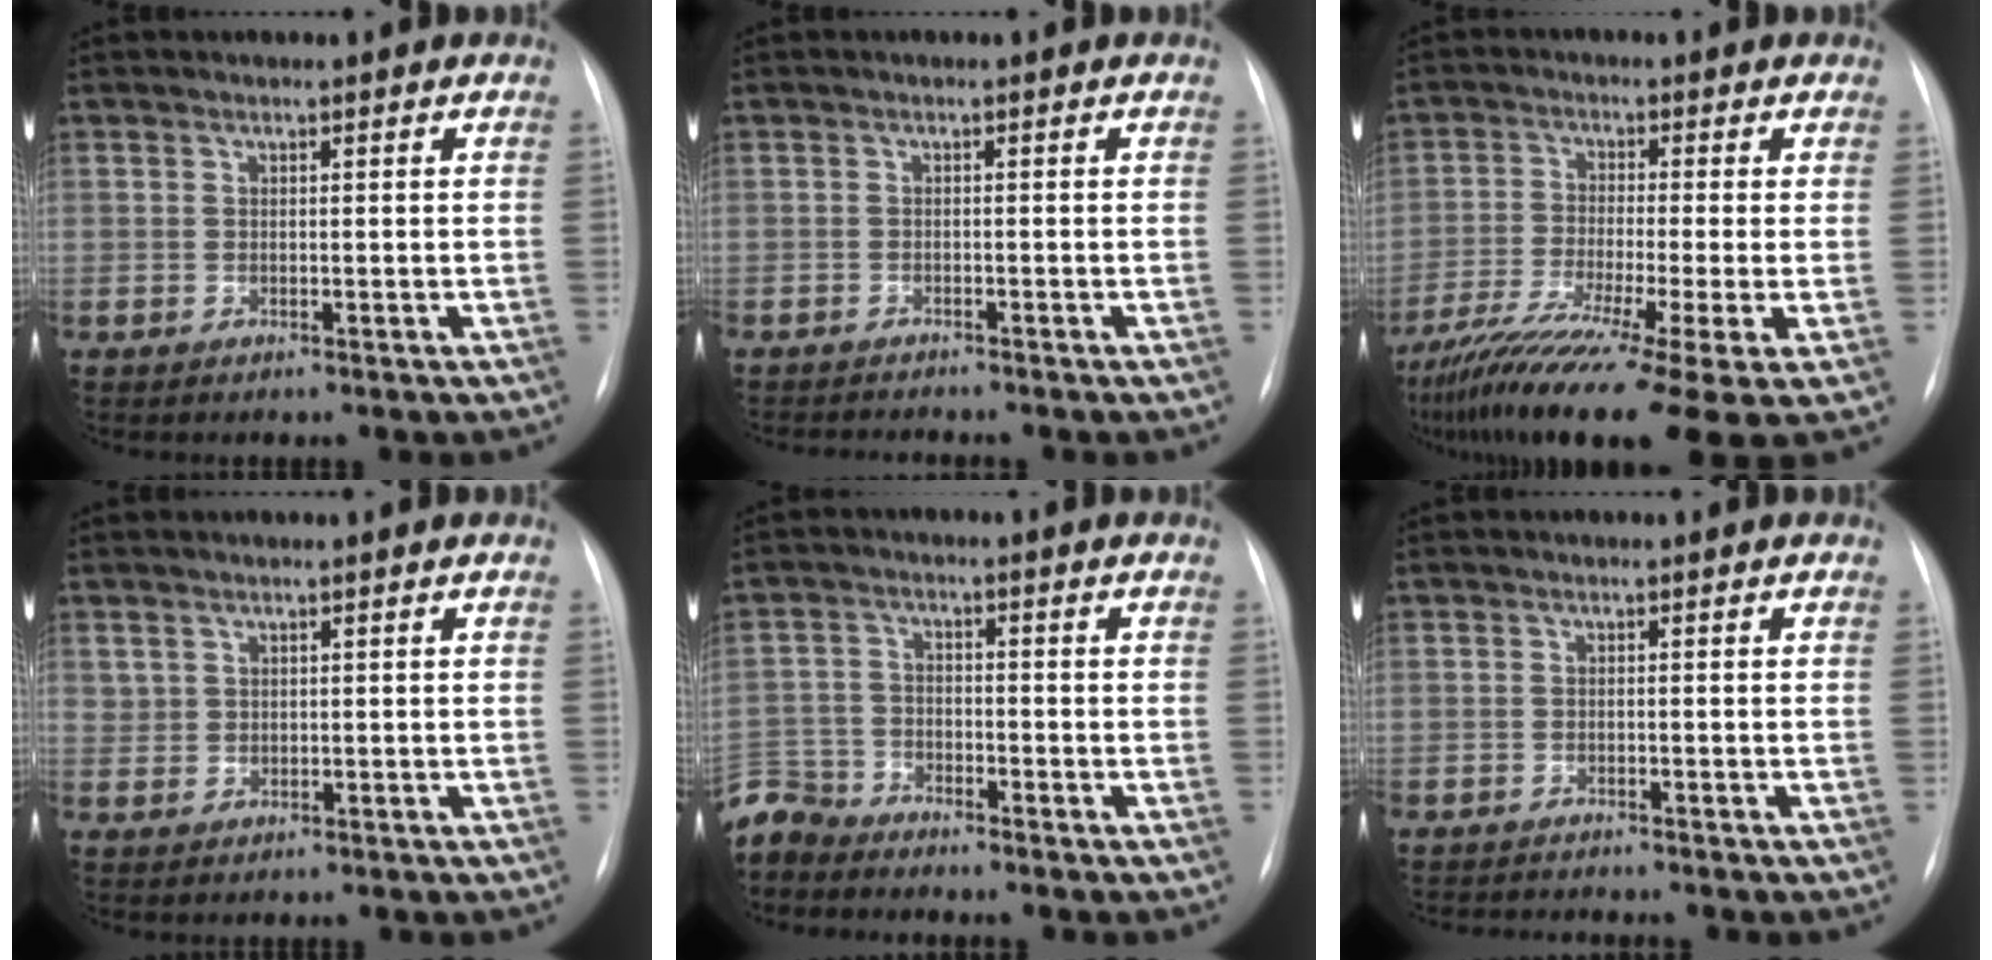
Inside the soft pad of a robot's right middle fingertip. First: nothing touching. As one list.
[{"total": 3.2, "force": [-3.1, -0.2, 0.7], "torque": [-0.007, -0.010, -0.048]}, {"total": 14.4, "force": [-8.9, -0.5, 11.3], "torque": [-0.188, -0.044, -0.150]}, {"total": 1.3, "force": [0.8, 1.0, 0.1], "torque": [0.009, 0.001, 0.012]}, {"total": 6.1, "force": [-5.8, 1.7, -0.6], "torque": [0.013, -0.002, -0.124]}, {"total": 3.5, "force": [-3.4, 0.0, 0.7], "torque": [-0.007, -0.010, -0.051]}]